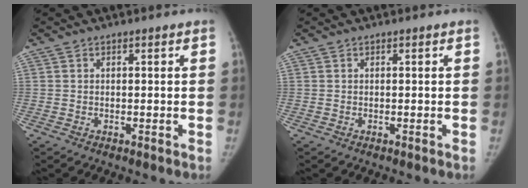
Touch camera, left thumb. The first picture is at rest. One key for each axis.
{"total": 0.0}